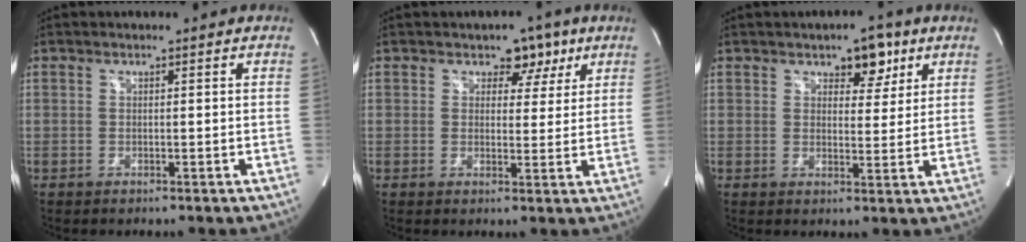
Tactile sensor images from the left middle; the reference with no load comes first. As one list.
[{"total": 4.5, "force": [2.5, 3.2, 2.0], "torque": [-0.009, 0.007, 0.033]}, {"total": 5.3, "force": [3.1, 2.8, 3.3], "torque": [-0.038, 0.008, 0.043]}]